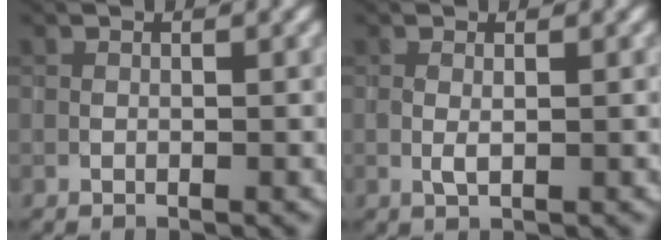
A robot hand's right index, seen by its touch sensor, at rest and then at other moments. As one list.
[{"total": 1.0, "force": [0.0, 0.3, 1.0], "torque": [-0.022, -0.001, 0.001]}]